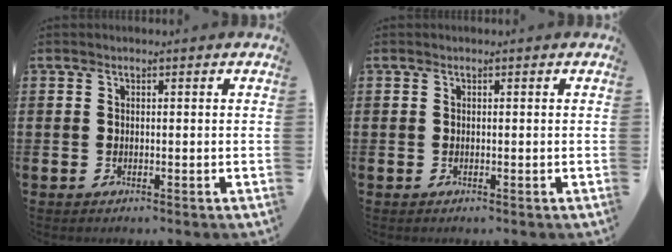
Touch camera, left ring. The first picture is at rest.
{"total": 0.0}